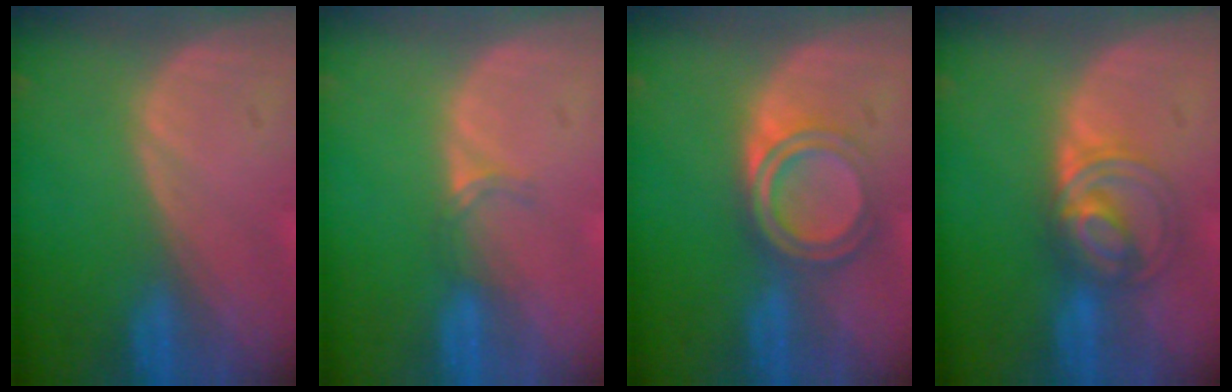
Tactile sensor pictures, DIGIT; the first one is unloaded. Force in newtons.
{"total": 1.9, "press": 1.5, "slide": 1.2}
{"total": 5.3, "press": 4.9, "slide": 2.0}
{"total": 5.7, "press": 5.6, "slide": 0.4}